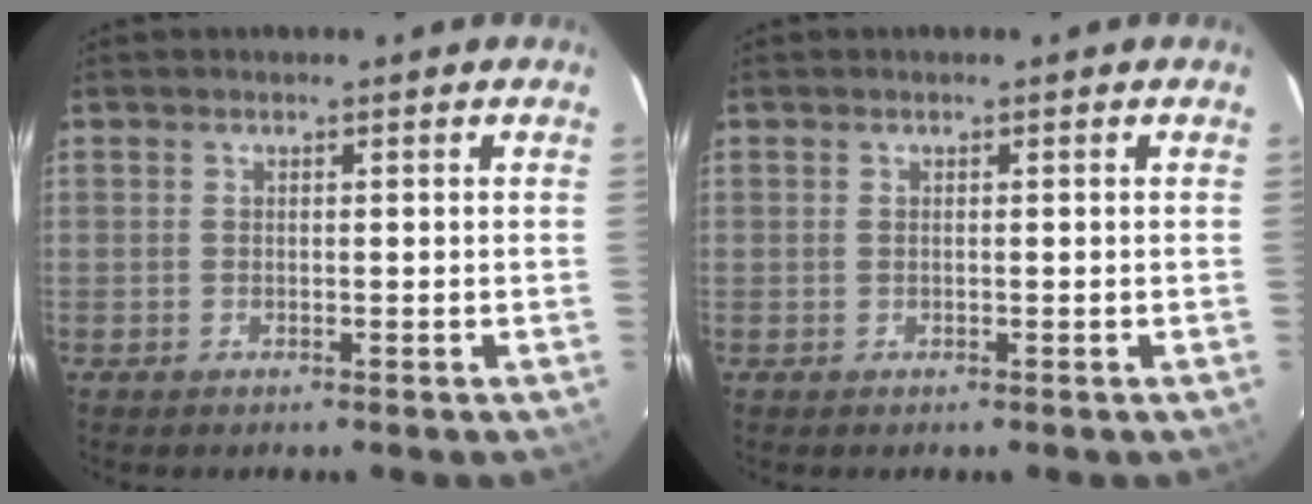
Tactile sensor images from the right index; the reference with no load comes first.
{"total": 0.0}